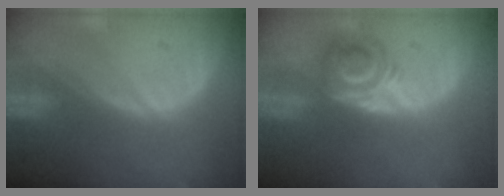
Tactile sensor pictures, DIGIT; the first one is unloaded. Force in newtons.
{"total": 5.8, "press": 4.9, "slide": 3.0}